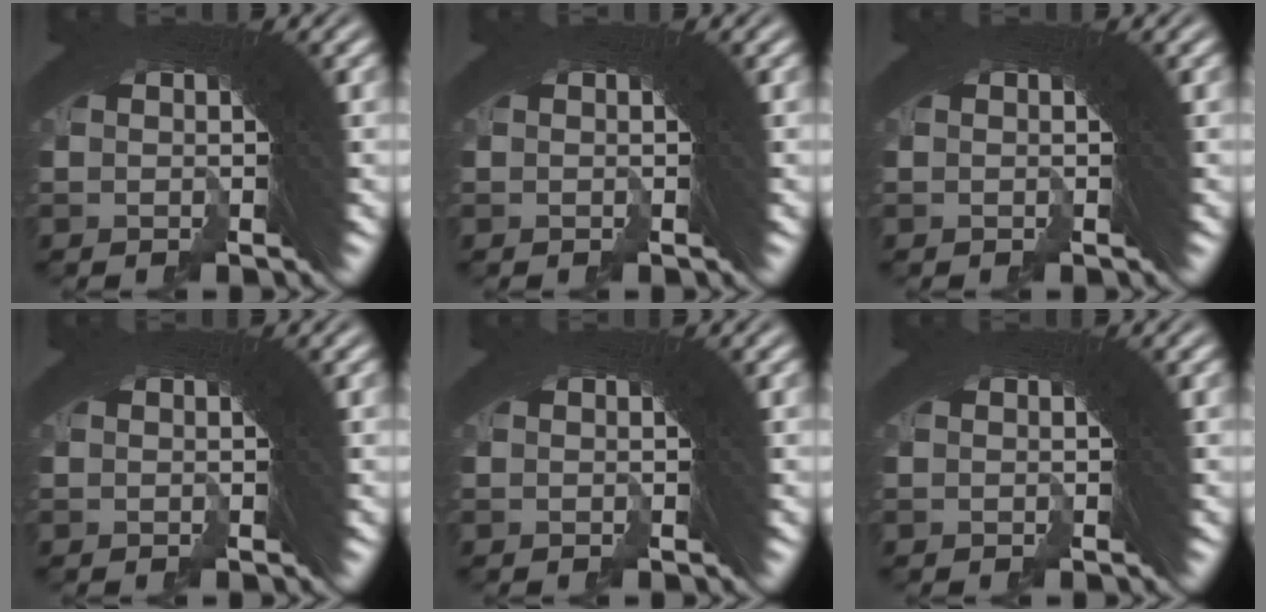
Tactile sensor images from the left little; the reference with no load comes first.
{"total": 0.0}
{"total": 0.0}
{"total": 0.0}
{"total": 0.0}
{"total": 0.0}